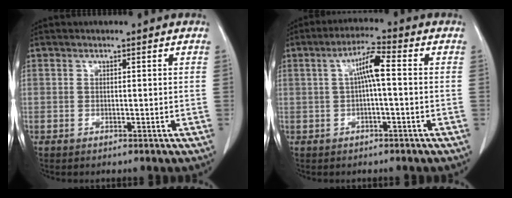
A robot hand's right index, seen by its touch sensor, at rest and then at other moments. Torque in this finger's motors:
{"motor_torque": [0.69, -0.06, 0.36, 0.11]}